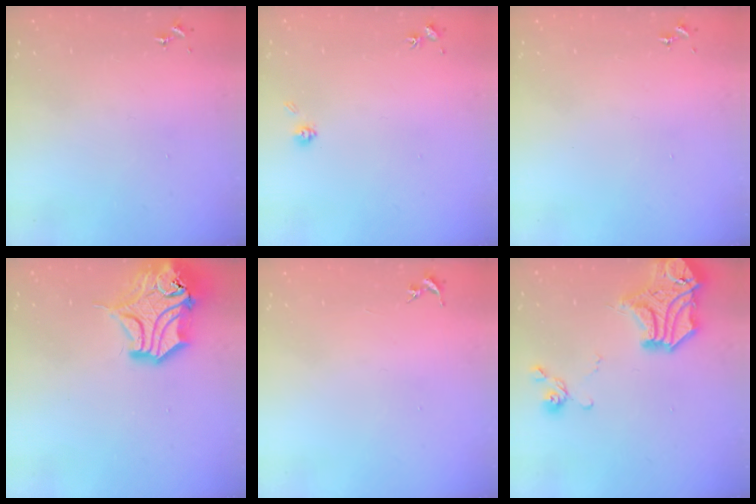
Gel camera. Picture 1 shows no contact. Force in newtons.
{"total": 4.6, "press": 4.4, "slide": 1.2}
{"total": 0.0}
{"total": 16.7, "press": 16.5, "slide": 2.5}
{"total": 0.0}
{"total": 18.9, "press": 18.7, "slide": 2.7}